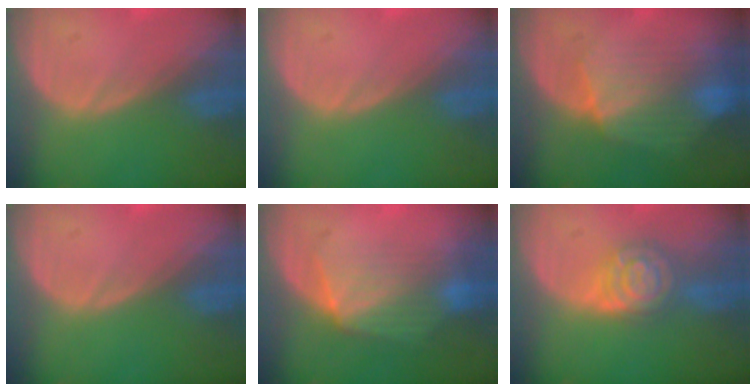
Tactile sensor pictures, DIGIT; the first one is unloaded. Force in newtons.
{"total": 0.0}
{"total": 8.4, "press": 8.0, "slide": 2.7}
{"total": 0.0}
{"total": 7.4, "press": 6.9, "slide": 2.5}
{"total": 6.5, "press": 6.5, "slide": 0.5}